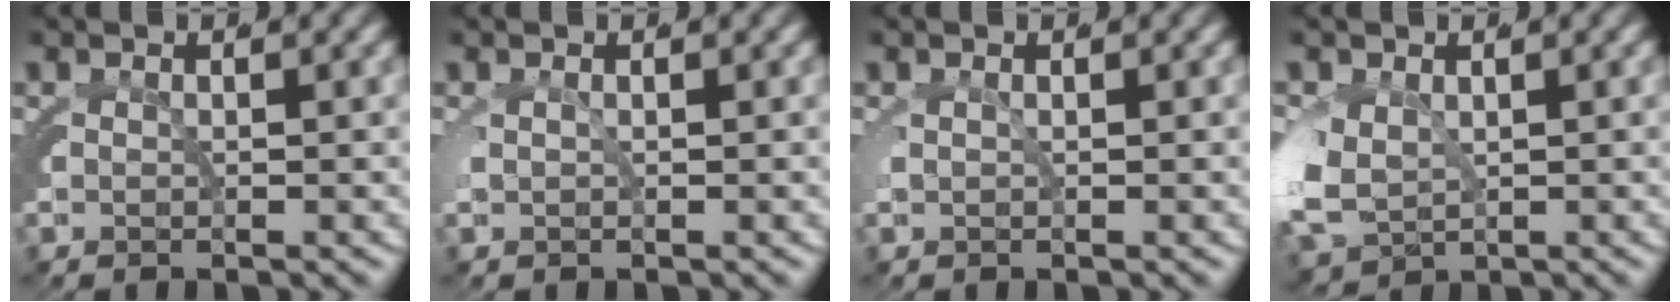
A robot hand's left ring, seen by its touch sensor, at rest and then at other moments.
{"total": 0.0}
{"total": 0.0}
{"total": 4.4, "force": [-0.4, 3.5, 2.7], "torque": [-0.090, -0.036, 0.020]}